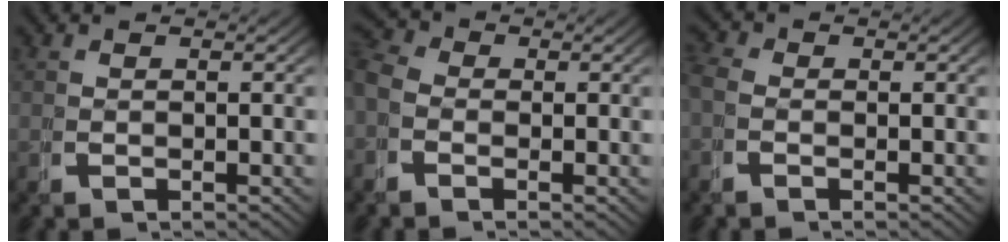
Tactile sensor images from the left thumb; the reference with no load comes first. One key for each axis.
{"total": 3.7, "fx": -0.2, "fy": 3.2, "fz": 1.9, "tx": -0.040, "ty": -0.001, "tz": -0.018}
{"total": 1.8, "fx": -0.5, "fy": 1.5, "fz": 0.9, "tx": -0.020, "ty": -0.002, "tz": -0.017}